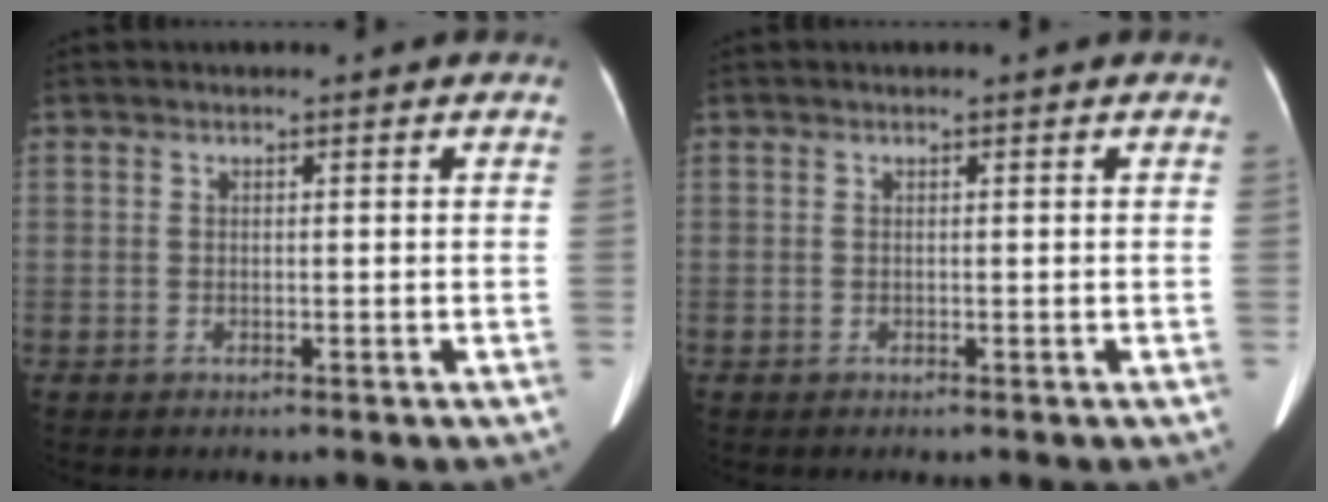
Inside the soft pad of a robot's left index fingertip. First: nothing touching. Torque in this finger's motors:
{"motor_torque": [-0.03, 0.03, 0.00, 0.00]}